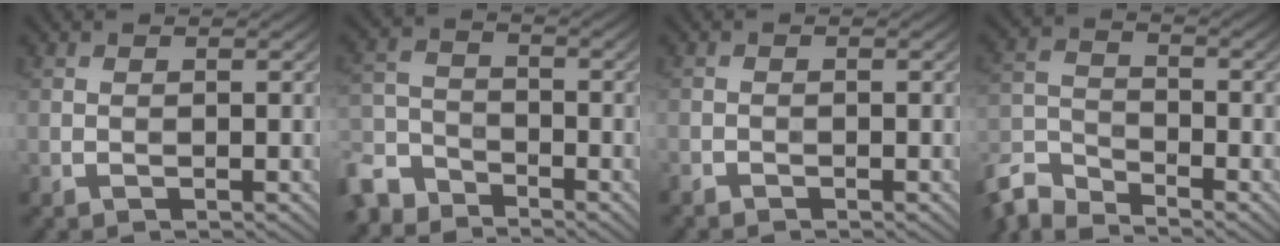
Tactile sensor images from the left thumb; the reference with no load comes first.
{"total": 7.5, "force": [-5.9, 3.7, 2.7], "torque": [-0.068, -0.011, -0.138]}
{"total": 1.0, "force": [-0.9, 0.3, 0.1], "torque": [-0.002, -0.003, -0.020]}
{"total": 6.9, "force": [-6.3, 1.8, 2.2], "torque": [-0.056, -0.015, -0.144]}